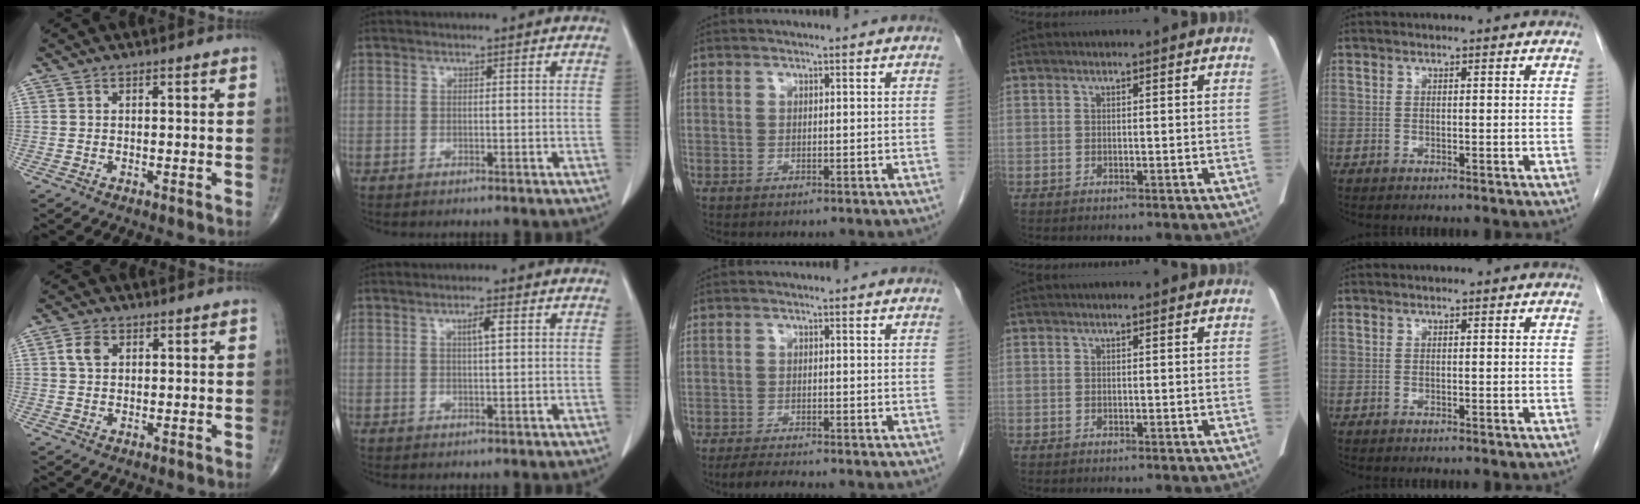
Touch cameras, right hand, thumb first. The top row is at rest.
{"thumb": {"total": 3.1, "force": [0.9, 2.1, 2.0], "torque": [-0.038, 0.004, 0.016]}, "index": {"total": 2.2, "force": [0.8, 0.2, 2.1], "torque": [-0.036, 0.000, 0.014]}, "middle": {"total": 3.1, "force": [-2.8, 0.0, 1.3], "torque": [-0.028, -0.012, -0.049]}}